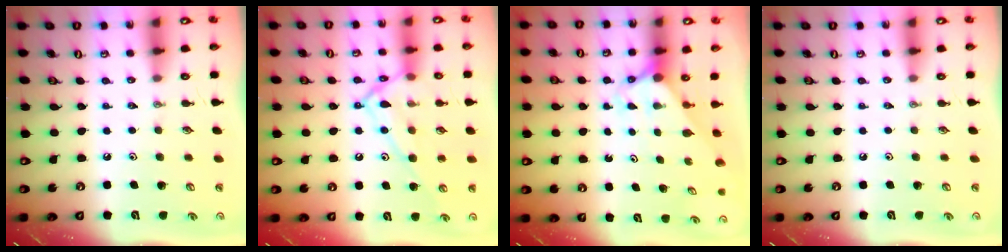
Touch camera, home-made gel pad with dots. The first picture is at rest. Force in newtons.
{"total": 14.7, "press": 14.6, "slide": 1.2}
{"total": 2.6, "press": 2.5, "slide": 0.3}
{"total": 0.0}